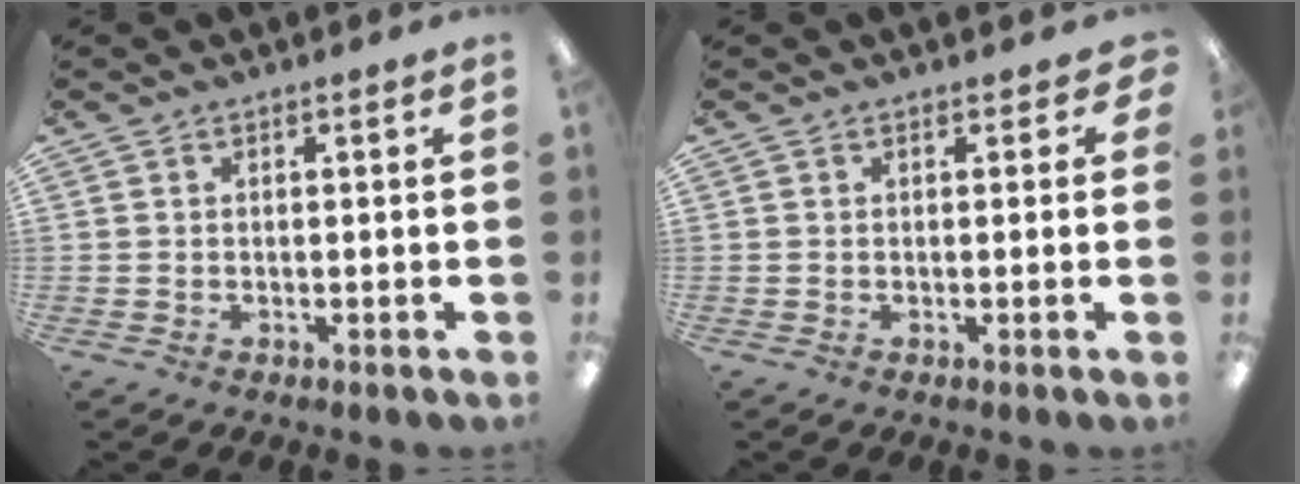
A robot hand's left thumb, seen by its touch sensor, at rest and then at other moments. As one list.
[{"total": 1.4, "force": [0.6, 1.0, 0.8], "torque": [-0.008, 0.001, 0.009]}]